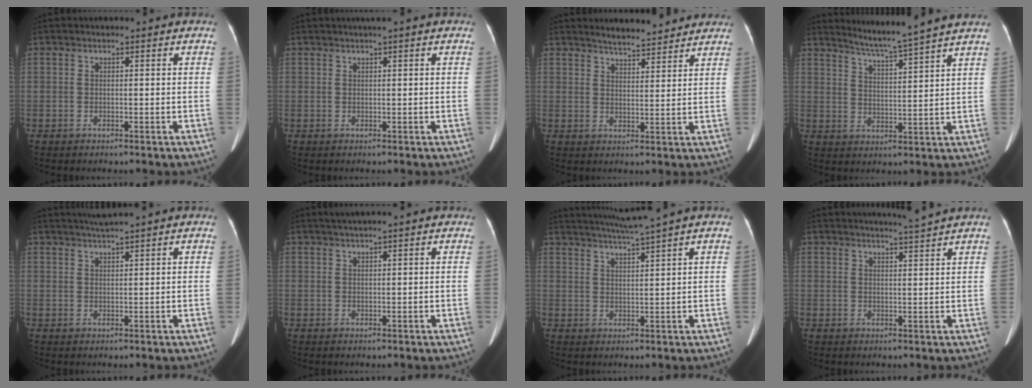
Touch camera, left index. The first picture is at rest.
{"total": 1.4, "force": [0.9, -0.3, 1.0], "torque": [-0.019, 0.009, 0.018]}
{"total": 7.6, "force": [7.1, 1.4, 2.5], "torque": [-0.040, 0.014, 0.096]}
{"total": 9.7, "force": [8.7, -2.1, 3.9], "torque": [-0.073, -0.008, 0.130]}
{"total": 3.1, "force": [2.6, -1.0, 1.3], "torque": [-0.021, 0.009, 0.051]}
{"total": 3.6, "force": [2.8, -0.6, 2.1], "torque": [-0.029, 0.027, 0.048]}
{"total": 6.0, "force": [5.0, -2.3, 2.4], "torque": [-0.044, -0.004, 0.090]}
{"total": 3.8, "force": [3.3, -1.5, 0.9], "torque": [-0.016, -0.011, 0.049]}